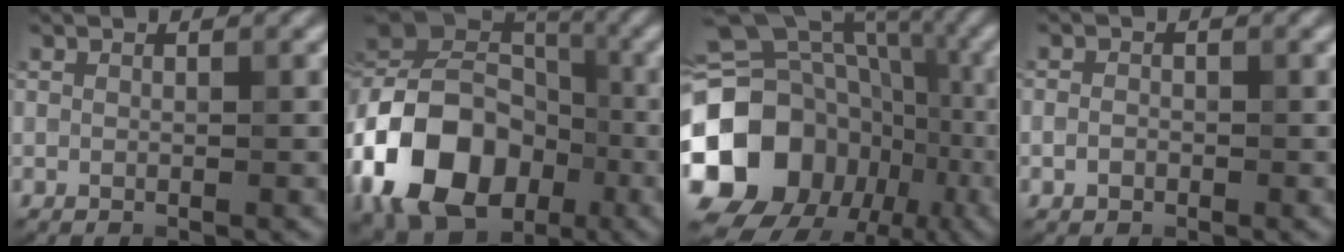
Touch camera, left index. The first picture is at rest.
{"total": 14.4, "force": [-4.8, 10.5, 8.5], "torque": [-0.176, 0.009, -0.101]}
{"total": 19.2, "force": [-5.0, 16.3, 8.8], "torque": [-0.185, -0.001, -0.103]}
{"total": 1.0, "force": [-0.4, 0.7, 0.5], "torque": [-0.003, 0.006, -0.013]}